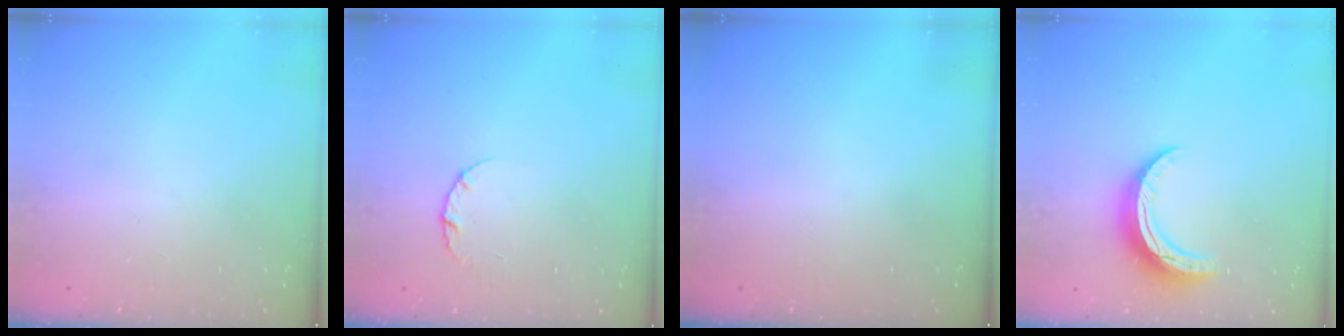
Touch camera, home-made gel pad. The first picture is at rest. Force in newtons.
{"total": 2.6, "press": 2.6, "slide": 0.3}
{"total": 0.0}
{"total": 10.5, "press": 10.5, "slide": 0.2}